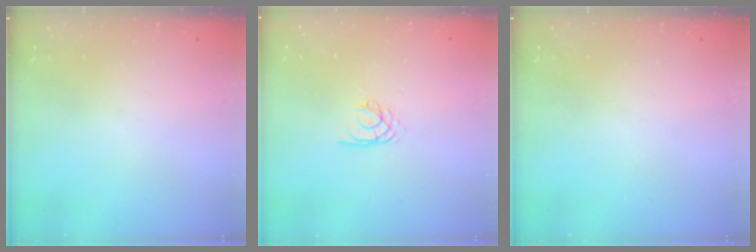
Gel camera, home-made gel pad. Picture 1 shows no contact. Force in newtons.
{"total": 2.1, "press": 2.1, "slide": 0.4}
{"total": 0.0}